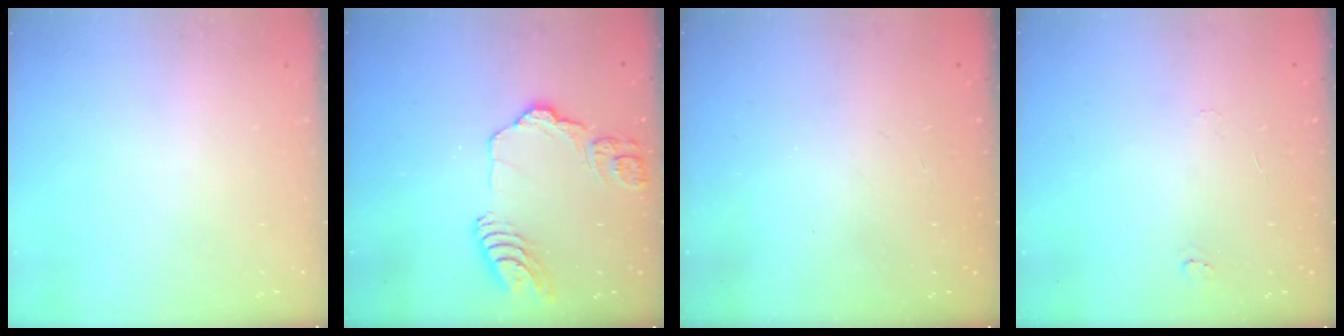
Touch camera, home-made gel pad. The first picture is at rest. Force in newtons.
{"total": 14.7, "press": 14.6, "slide": 1.4}
{"total": 0.0}
{"total": 4.1, "press": 4.1, "slide": 0.4}